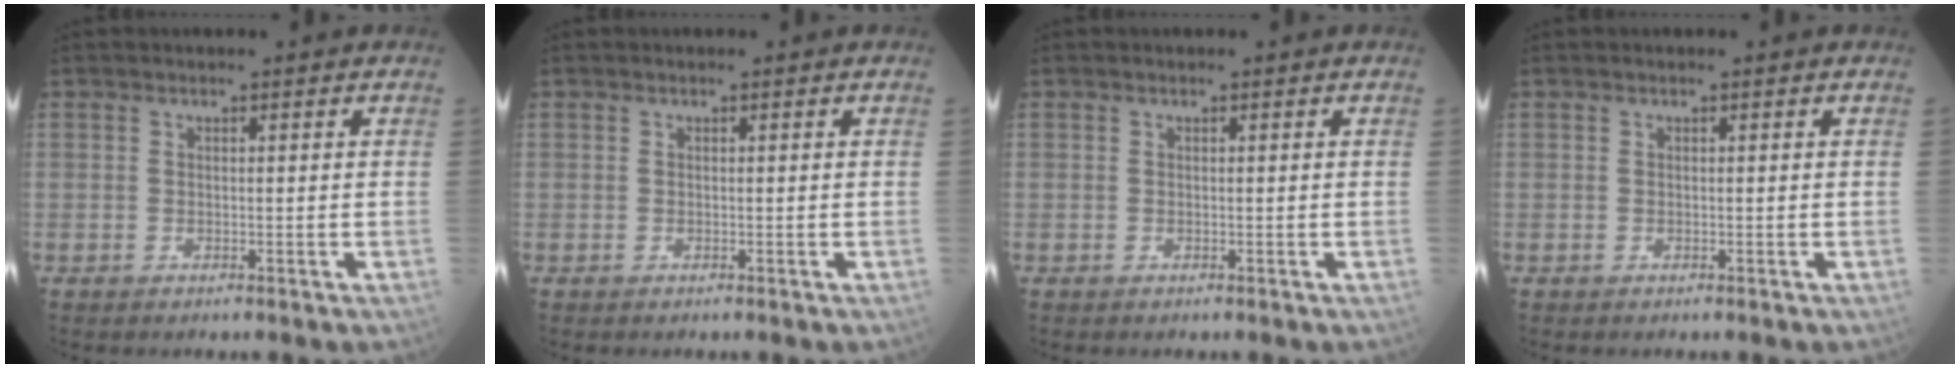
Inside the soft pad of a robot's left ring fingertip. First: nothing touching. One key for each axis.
{"total": 0.0}
{"total": 0.0}
{"total": 0.0}